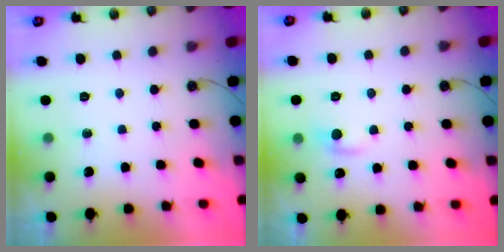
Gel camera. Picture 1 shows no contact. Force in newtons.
{"total": 0.6, "press": 0.3, "slide": 0.6}